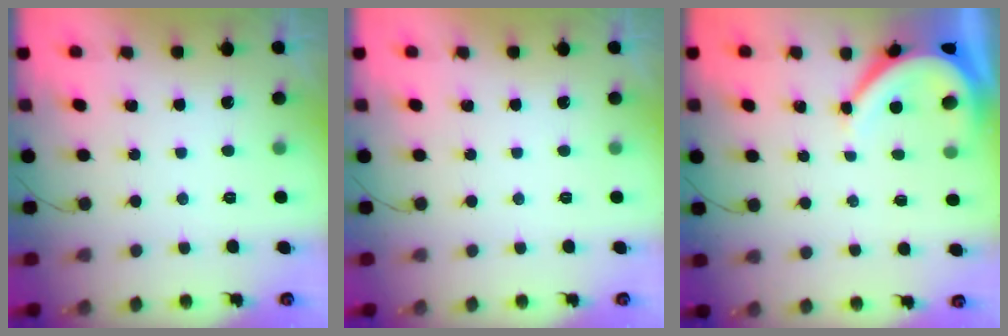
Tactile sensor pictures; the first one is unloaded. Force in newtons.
{"total": 0.0}
{"total": 7.0, "press": 7.0, "slide": 0.4}